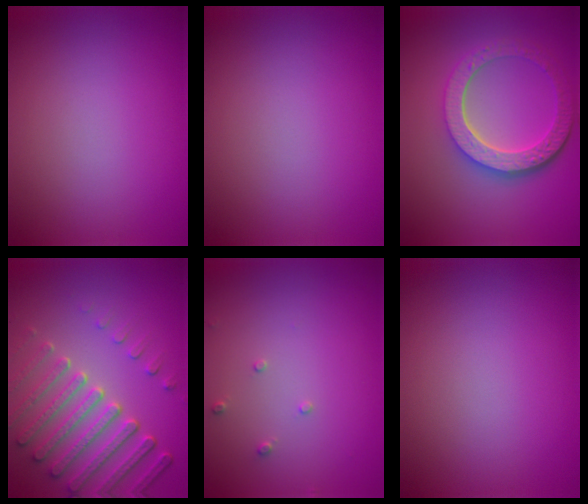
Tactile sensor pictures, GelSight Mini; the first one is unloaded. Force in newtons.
{"total": 0.0}
{"total": 6.1, "press": 4.6, "slide": 4.1}
{"total": 6.5, "press": 5.2, "slide": 3.9}
{"total": 0.8, "press": 0.8, "slide": 0.2}
{"total": 0.0}